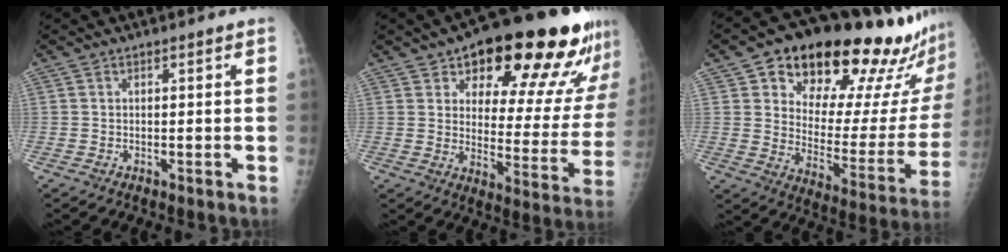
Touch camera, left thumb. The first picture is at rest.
{"total": 23.9, "force": [15.9, 8.7, 15.6], "torque": [-0.168, -0.065, 0.215]}
{"total": 28.1, "force": [18.9, 10.3, 18.1], "torque": [-0.224, -0.063, 0.266]}